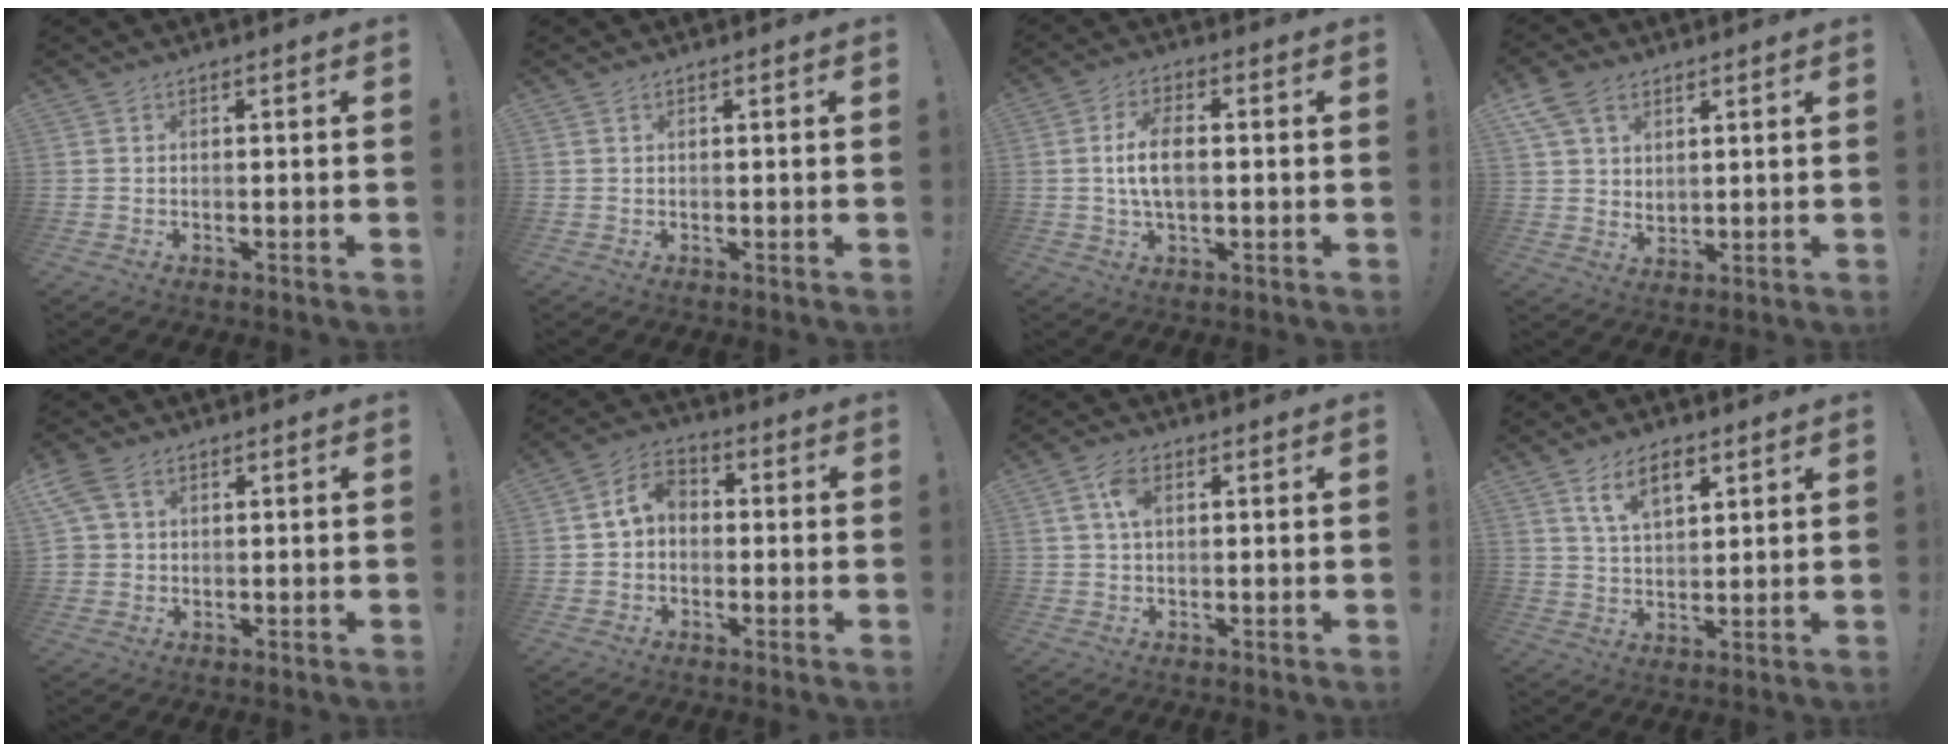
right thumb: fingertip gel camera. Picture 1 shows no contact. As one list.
[{"total": 0.0}, {"total": 8.7, "force": [0.1, 4.5, 7.5], "torque": [-0.135, -0.003, -0.001]}, {"total": 9.2, "force": [5.6, 5.9, 4.4], "torque": [-0.080, -0.018, 0.111]}, {"total": 6.4, "force": [2.9, 4.5, 3.4], "torque": [-0.081, -0.005, 0.058]}, {"total": 7.5, "force": [0.5, 5.8, 4.7], "torque": [-0.084, 0.017, 0.011]}, {"total": 5.7, "force": [1.7, 3.2, 4.4], "torque": [-0.078, 0.005, 0.030]}, {"total": 9.2, "force": [5.2, 4.4, 6.2], "torque": [-0.107, -0.009, 0.094]}]